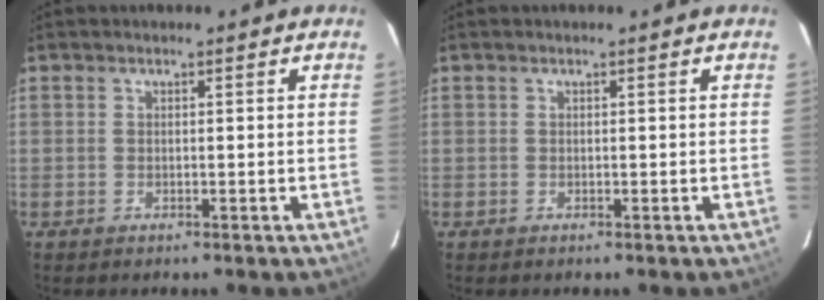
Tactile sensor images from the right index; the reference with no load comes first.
{"total": 0.0}